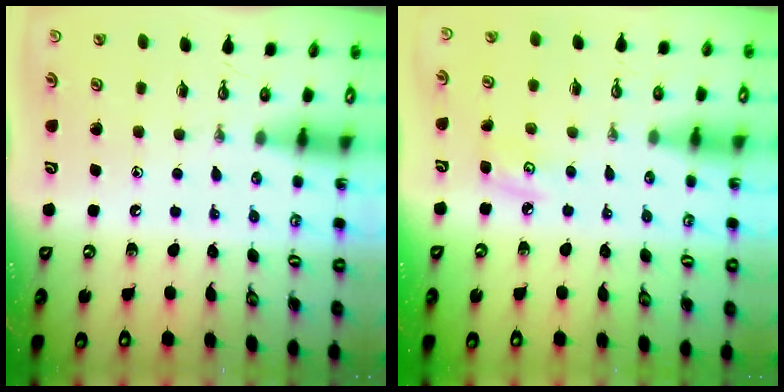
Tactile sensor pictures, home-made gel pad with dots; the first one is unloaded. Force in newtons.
{"total": 4.4, "press": 4.3, "slide": 0.5}